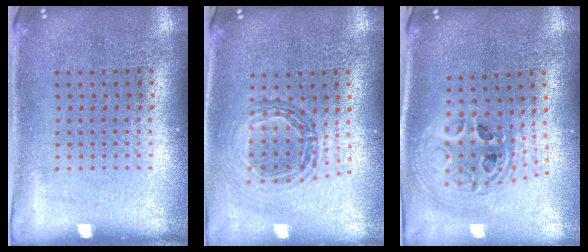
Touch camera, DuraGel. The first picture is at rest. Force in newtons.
{"total": 0.8, "press": 0.8, "slide": 0.0}
{"total": 2.4, "press": 1.8, "slide": 1.5}